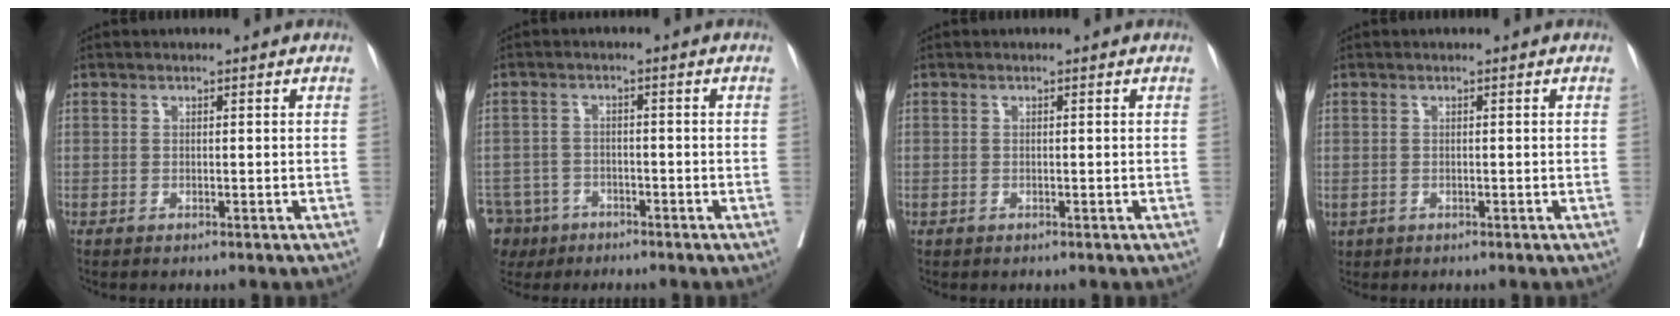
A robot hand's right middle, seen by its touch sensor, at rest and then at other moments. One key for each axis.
{"total": 10.5, "fx": -6.6, "fy": 7.8, "fz": 2.5, "tx": -0.084, "ty": -0.006, "tz": -0.106}
{"total": 0.7, "fx": -0.2, "fy": 0.7, "fz": -0.1, "tx": 0.006, "ty": 0.007, "tz": -0.005}
{"total": 2.0, "fx": -0.7, "fy": 1.5, "fz": 1.1, "tx": -0.033, "ty": -0.002, "tz": -0.004}